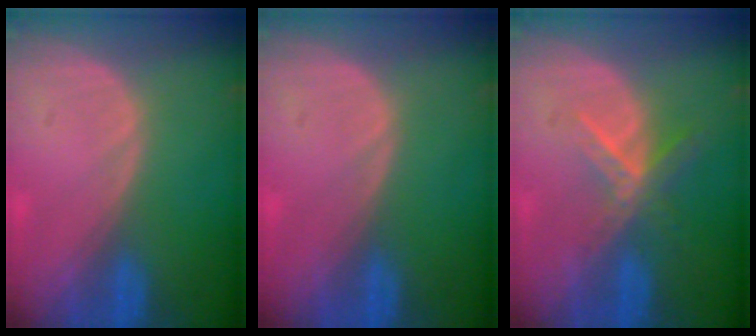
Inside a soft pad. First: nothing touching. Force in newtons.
{"total": 0.0}
{"total": 5.6, "press": 4.9, "slide": 2.8}